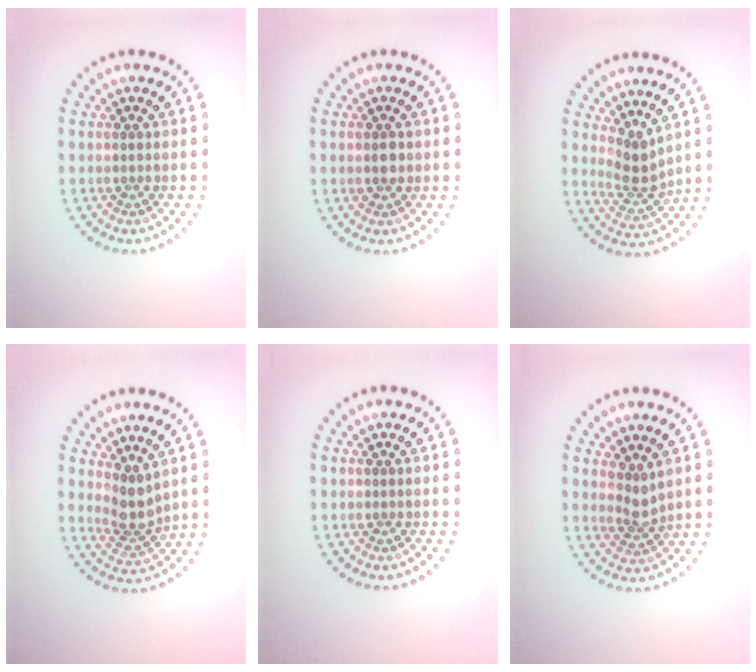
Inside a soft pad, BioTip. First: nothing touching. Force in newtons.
{"total": 1.3, "press": 1.3, "slide": 0.2}
{"total": 2.7, "press": 1.9, "slide": 1.9}
{"total": 2.6, "press": 2.1, "slide": 1.7}
{"total": 0.0}
{"total": 1.9, "press": 1.4, "slide": 1.3}